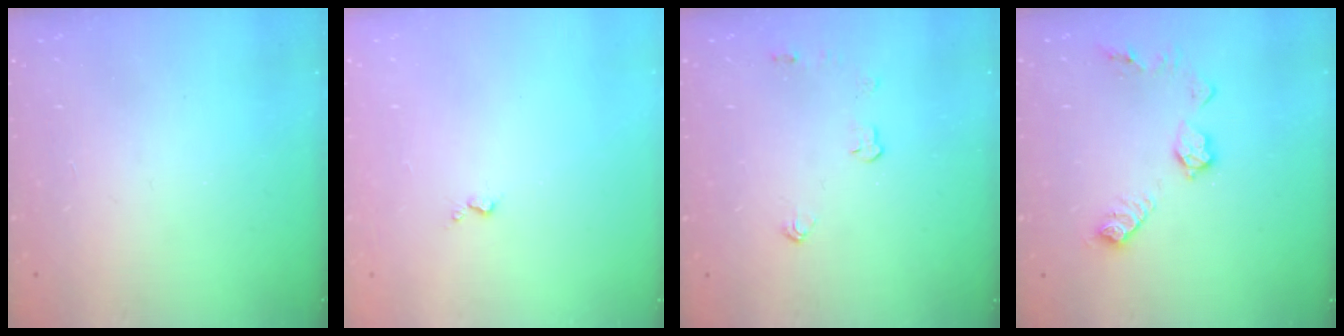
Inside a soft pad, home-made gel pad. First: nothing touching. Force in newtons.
{"total": 3.0, "press": 2.9, "slide": 0.5}
{"total": 3.9, "press": 3.8, "slide": 0.7}
{"total": 10.1, "press": 10.1, "slide": 0.6}